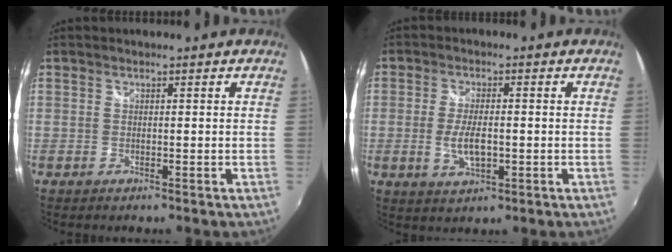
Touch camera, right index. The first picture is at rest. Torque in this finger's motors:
{"motor_torque": [0.14, -0.05, 0.22, 0.05]}